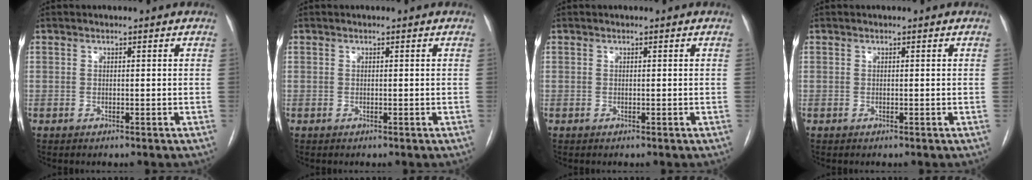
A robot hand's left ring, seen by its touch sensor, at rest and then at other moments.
{"total": 0.0}
{"total": 0.0}
{"total": 0.0}